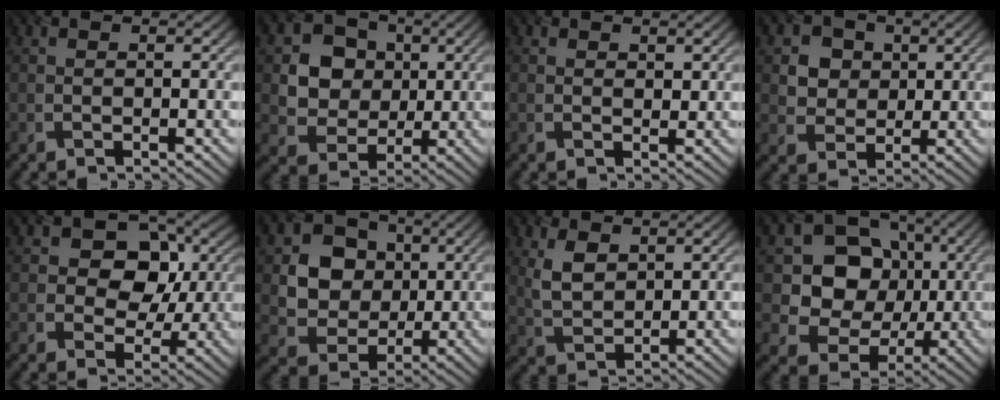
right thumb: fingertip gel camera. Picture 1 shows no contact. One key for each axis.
{"total": 8.5, "fx": 1.5, "fy": 7.4, "fz": 3.9, "tx": -0.095, "ty": -0.001, "tz": 0.022}
{"total": 1.2, "fx": 0.7, "fy": 0.7, "fz": 0.7, "tx": -0.010, "ty": -0.006, "tz": 0.016}
{"total": 5.6, "fx": 1.6, "fy": 4.9, "fz": 2.2, "tx": -0.073, "ty": -0.005, "tz": 0.022}
{"total": 11.3, "fx": 2.6, "fy": 8.3, "fz": 7.2, "tx": -0.110, "ty": 0.002, "tz": 0.026}
{"total": 9.4, "fx": 1.6, "fy": 8.1, "fz": 4.5, "tx": -0.103, "ty": -0.003, "tz": 0.026}
{"total": 4.8, "fx": 2.1, "fy": 2.9, "fz": 3.2, "tx": -0.081, "ty": -0.004, "tz": 0.045}
{"total": 12.3, "fx": 1.3, "fy": 10.6, "fz": 6.1, "tx": -0.122, "ty": 0.001, "tz": 0.008}